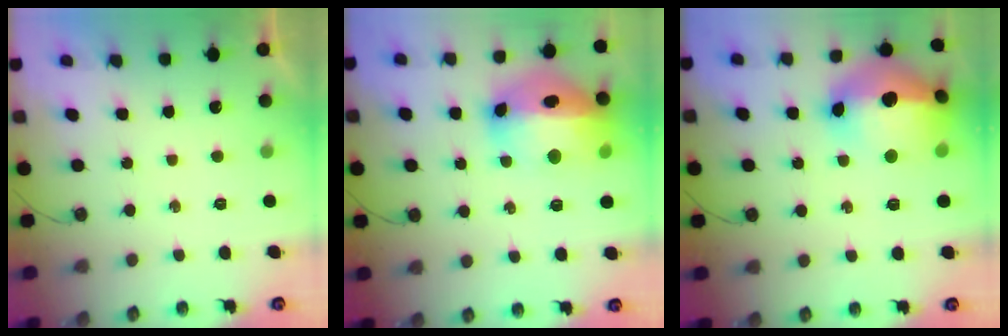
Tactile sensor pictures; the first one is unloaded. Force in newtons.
{"total": 20.2, "press": 20.1, "slide": 2.0}
{"total": 22.3, "press": 22.2, "slide": 2.3}